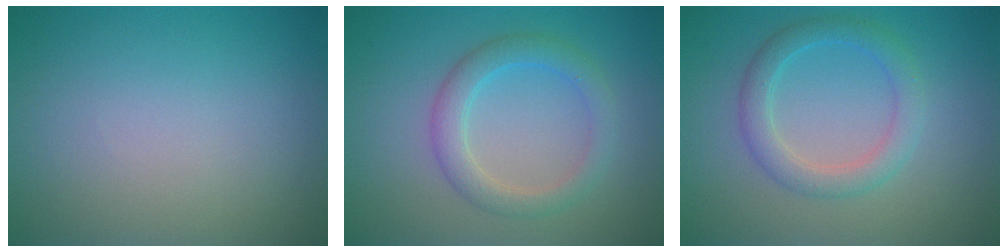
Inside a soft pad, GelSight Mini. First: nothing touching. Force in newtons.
{"total": 3.1, "press": 3.1, "slide": 0.1}
{"total": 3.0, "press": 3.0, "slide": 0.2}